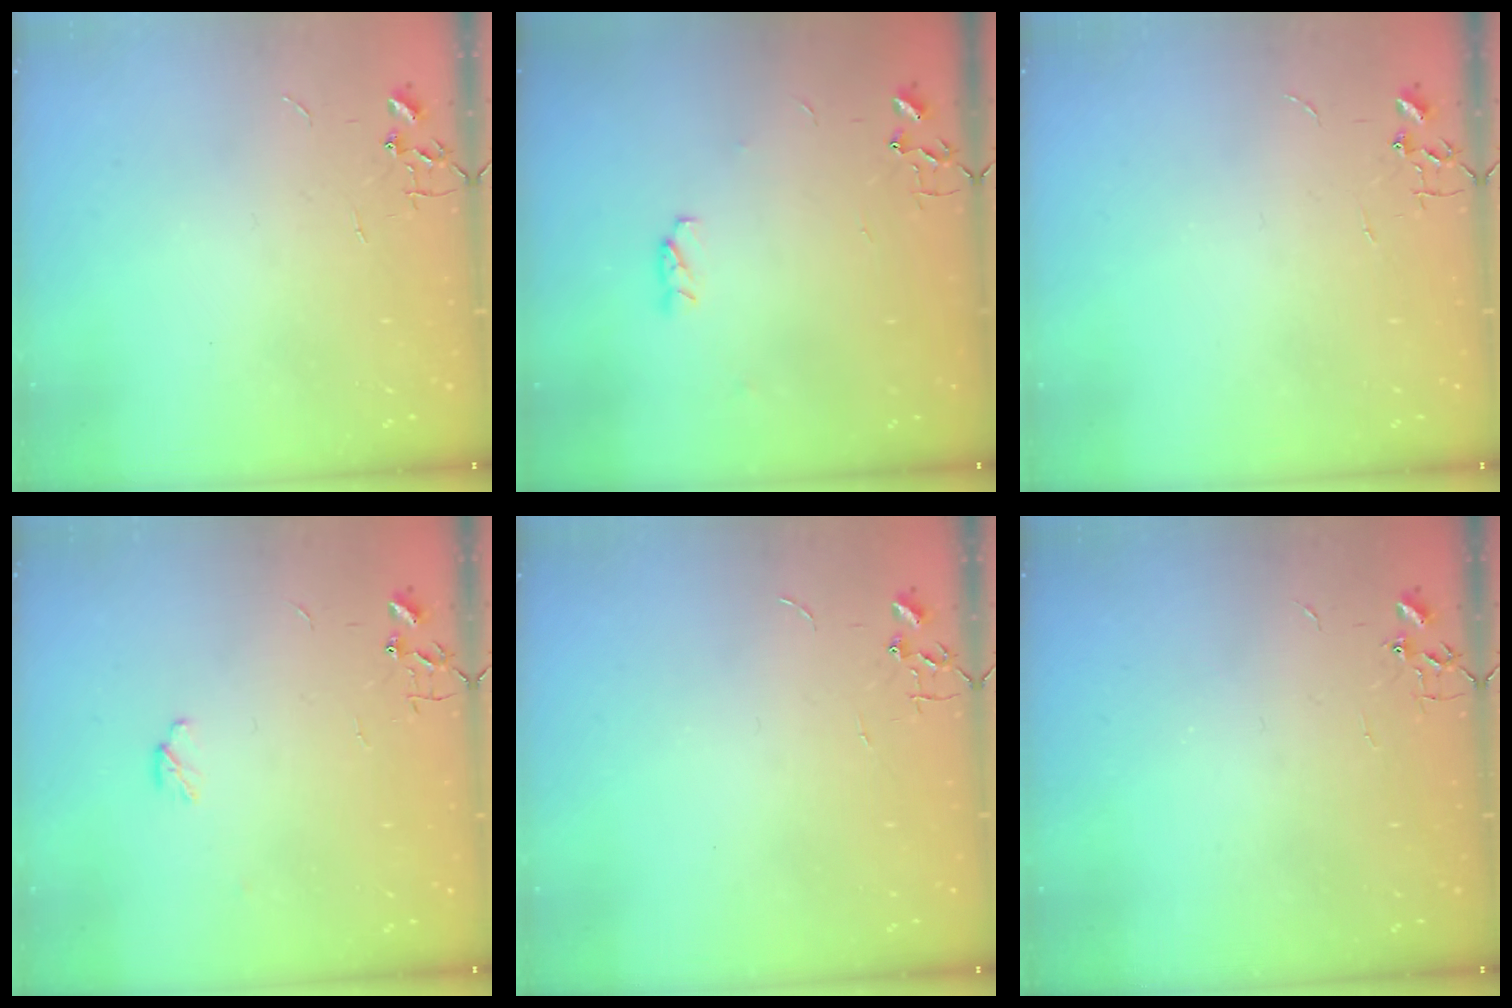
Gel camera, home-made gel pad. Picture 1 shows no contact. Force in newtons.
{"total": 3.5, "press": 3.4, "slide": 1.0}
{"total": 0.0}
{"total": 3.5, "press": 3.4, "slide": 0.9}
{"total": 0.0}
{"total": 2.3, "press": 2.3, "slide": 0.4}